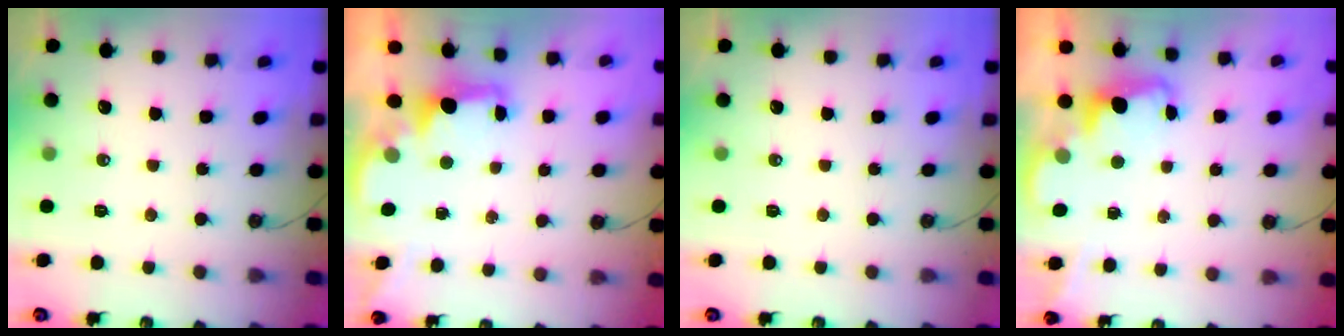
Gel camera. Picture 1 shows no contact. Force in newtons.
{"total": 1.9, "press": 1.7, "slide": 0.8}
{"total": 0.0}
{"total": 2.3, "press": 2.3, "slide": 0.5}